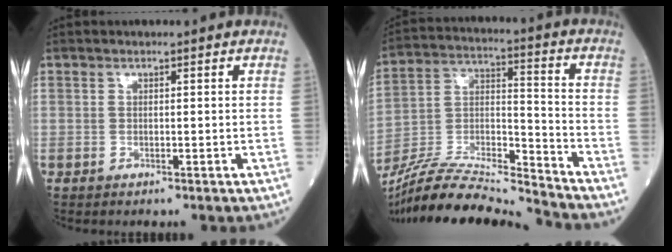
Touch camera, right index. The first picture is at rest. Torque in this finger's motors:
{"motor_torque": [0.23, -0.34, 0.32, 0.05]}